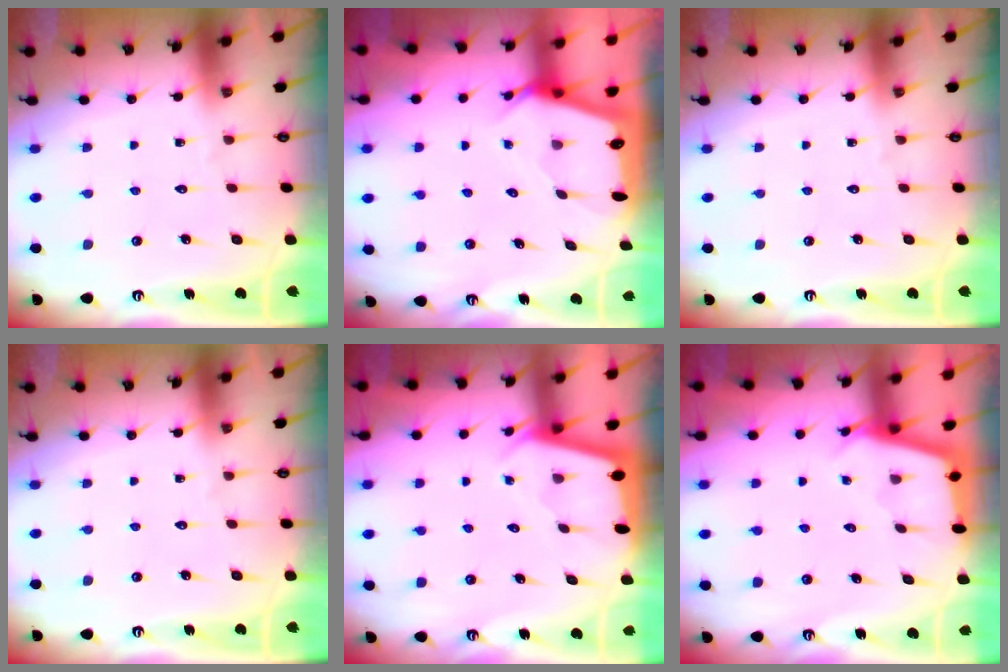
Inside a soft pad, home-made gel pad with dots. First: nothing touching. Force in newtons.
{"total": 2.4, "press": 2.4, "slide": 0.2}
{"total": 0.0}
{"total": 0.0}
{"total": 2.1, "press": 2.1, "slide": 0.1}
{"total": 2.9, "press": 2.9, "slide": 0.3}